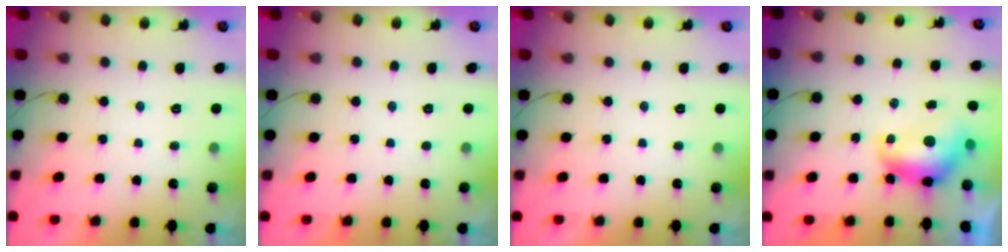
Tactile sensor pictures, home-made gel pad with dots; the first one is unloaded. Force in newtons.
{"total": 0.0}
{"total": 0.0}
{"total": 8.7, "press": 8.7, "slide": 0.6}